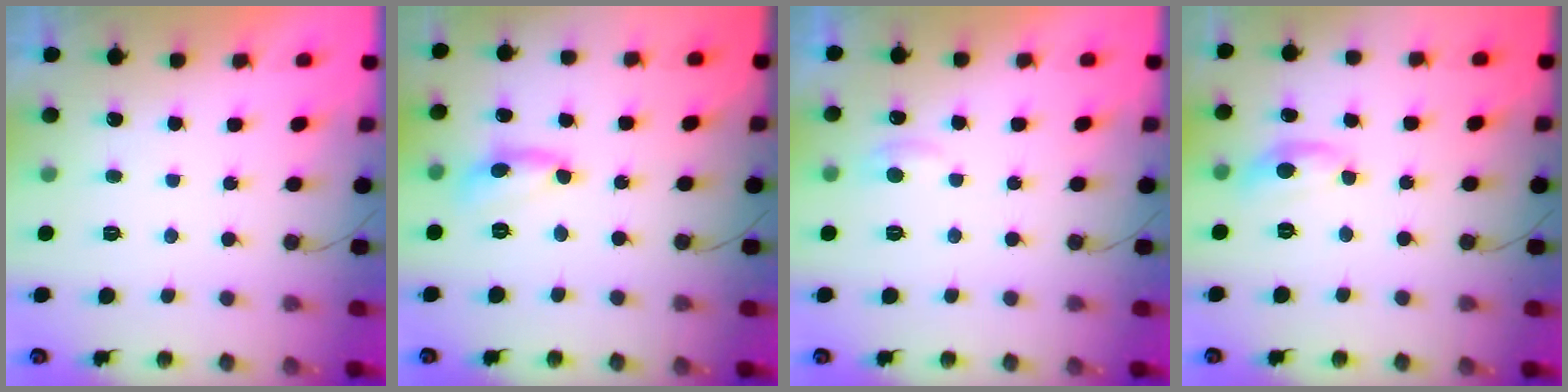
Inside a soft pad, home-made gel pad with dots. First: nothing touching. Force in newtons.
{"total": 7.2, "press": 7.1, "slide": 0.5}
{"total": 4.9, "press": 4.8, "slide": 0.6}
{"total": 8.3, "press": 8.3, "slide": 0.6}